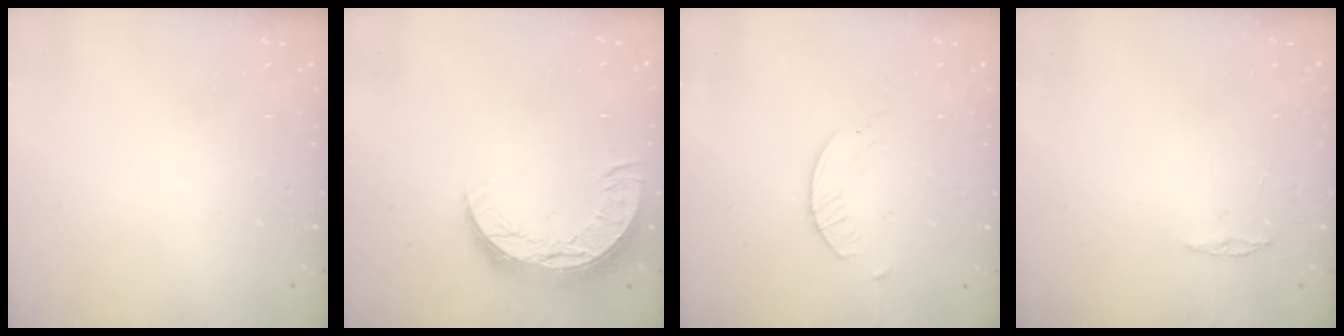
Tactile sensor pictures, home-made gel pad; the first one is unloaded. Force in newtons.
{"total": 10.3, "press": 10.3, "slide": 0.9}
{"total": 2.8, "press": 2.7, "slide": 0.3}
{"total": 3.0, "press": 2.9, "slide": 0.3}